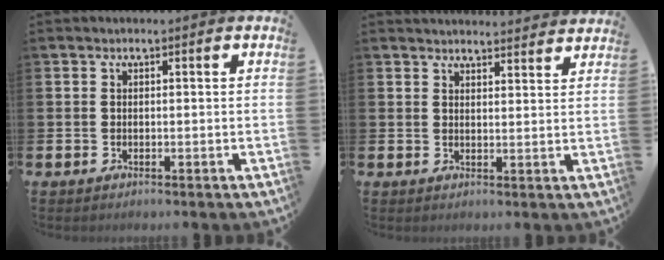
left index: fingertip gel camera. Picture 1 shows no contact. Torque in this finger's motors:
{"motor_torque": [0.80, -1.31, 0.14, 0.00]}